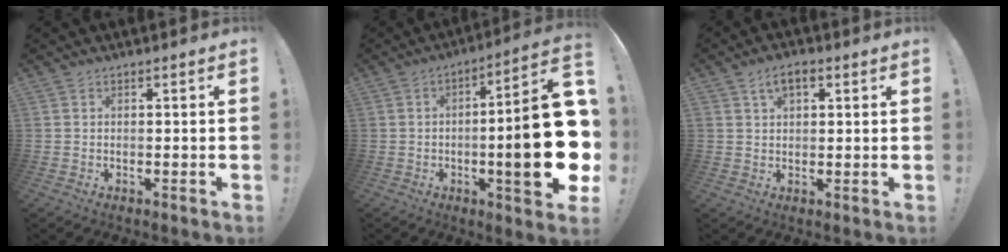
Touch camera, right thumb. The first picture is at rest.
{"total": 22.6, "force": [-2.7, 4.2, 22.1], "torque": [-0.331, 0.002, -0.040]}
{"total": 4.7, "force": [2.0, 2.6, 3.3], "torque": [-0.060, 0.005, 0.038]}